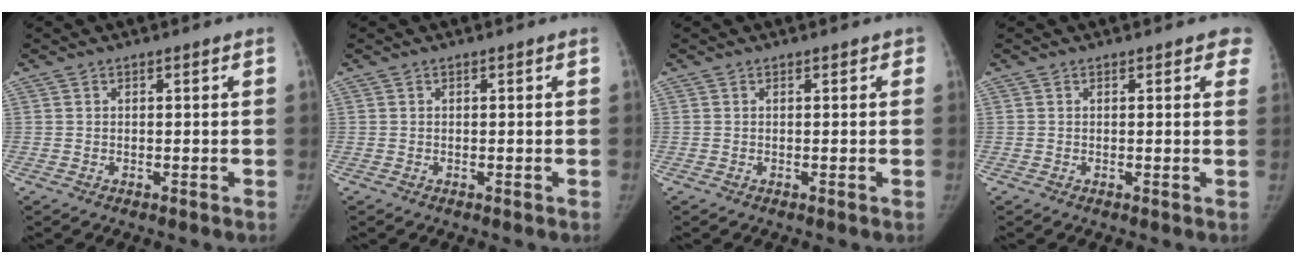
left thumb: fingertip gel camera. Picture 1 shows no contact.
{"total": 0.0}
{"total": 0.6, "force": [0.3, 0.4, 0.3], "torque": [0.005, 0.001, -0.003]}
{"total": 2.9, "force": [2.0, 1.4, 1.4], "torque": [0.011, -0.004, 0.007]}